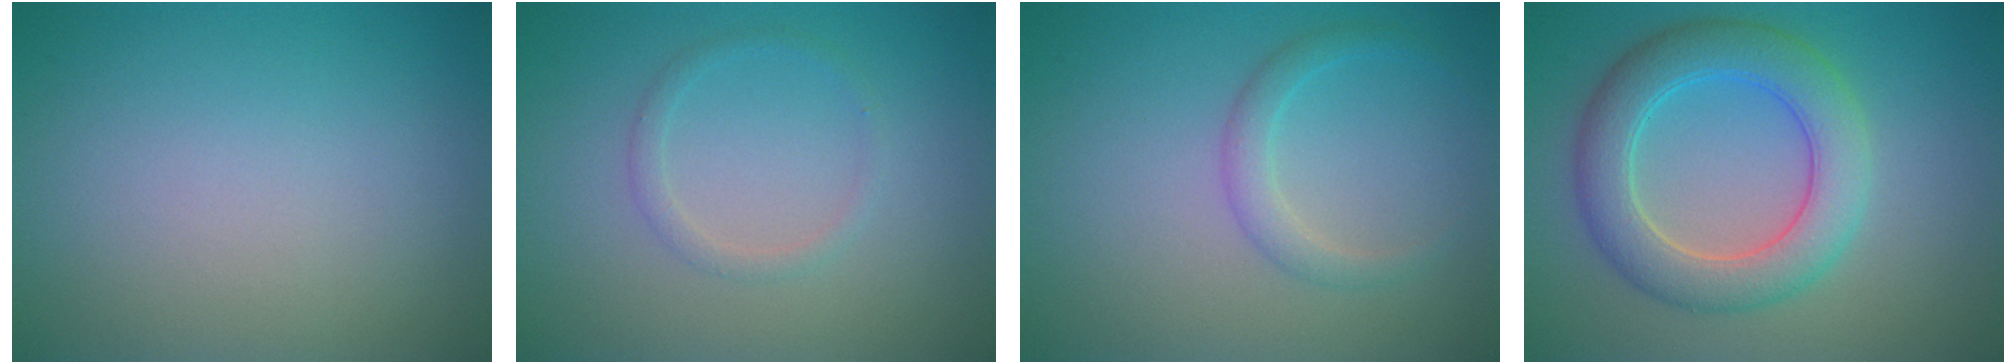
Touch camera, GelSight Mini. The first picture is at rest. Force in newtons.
{"total": 1.2, "press": 1.2, "slide": 0.0}
{"total": 1.8, "press": 1.8, "slide": 0.0}
{"total": 6.0, "press": 6.0, "slide": 0.2}